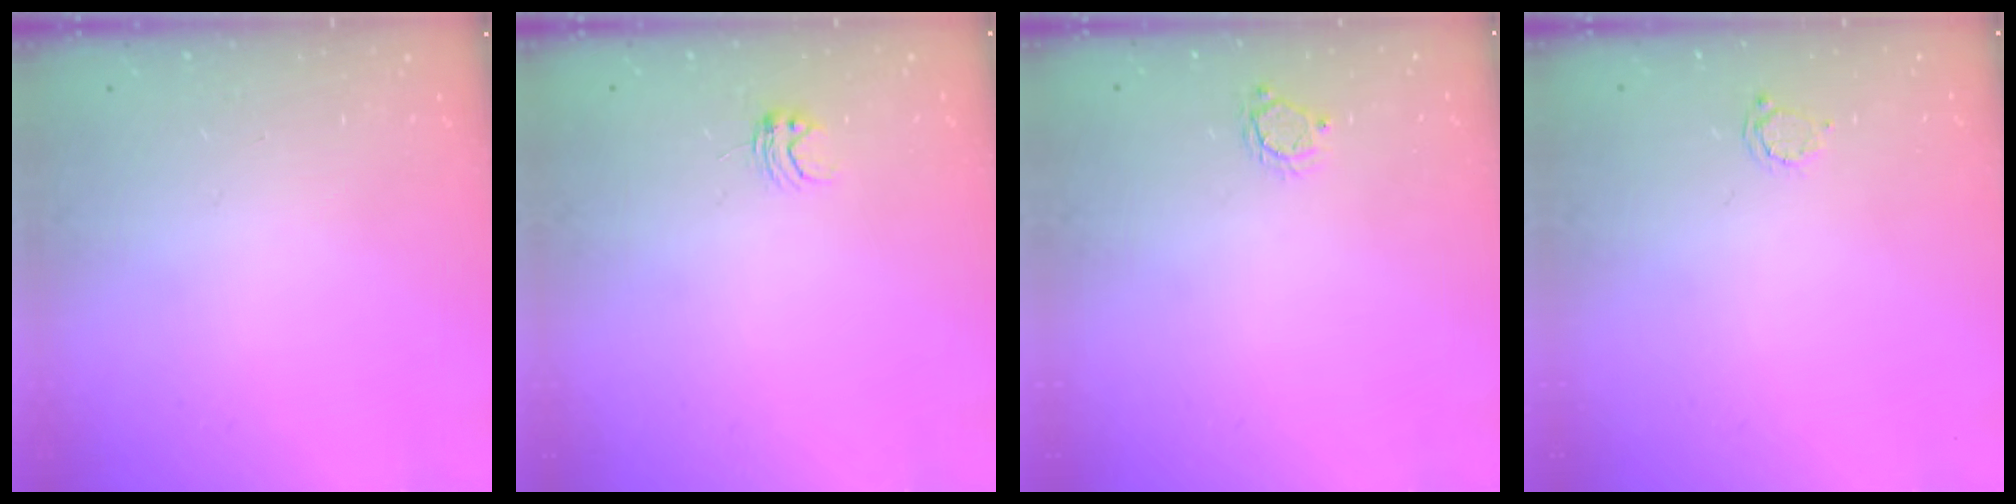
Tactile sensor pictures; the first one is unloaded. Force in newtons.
{"total": 3.5, "press": 3.4, "slide": 0.4}
{"total": 3.5, "press": 3.5, "slide": 0.3}
{"total": 2.8, "press": 2.8, "slide": 0.3}